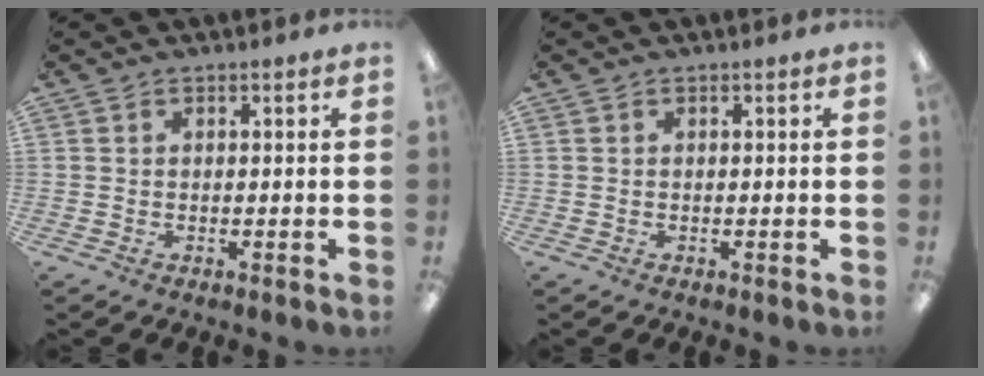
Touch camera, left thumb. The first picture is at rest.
{"total": 0.0}